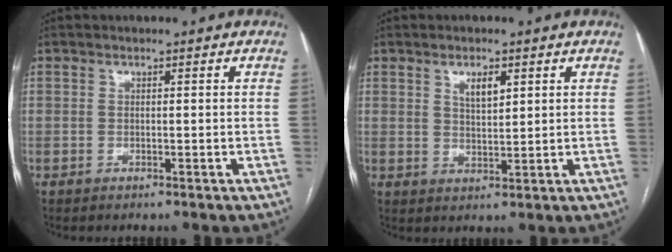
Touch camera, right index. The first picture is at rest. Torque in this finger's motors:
{"motor_torque": [0.10, 0.08, 0.05, 0.04]}